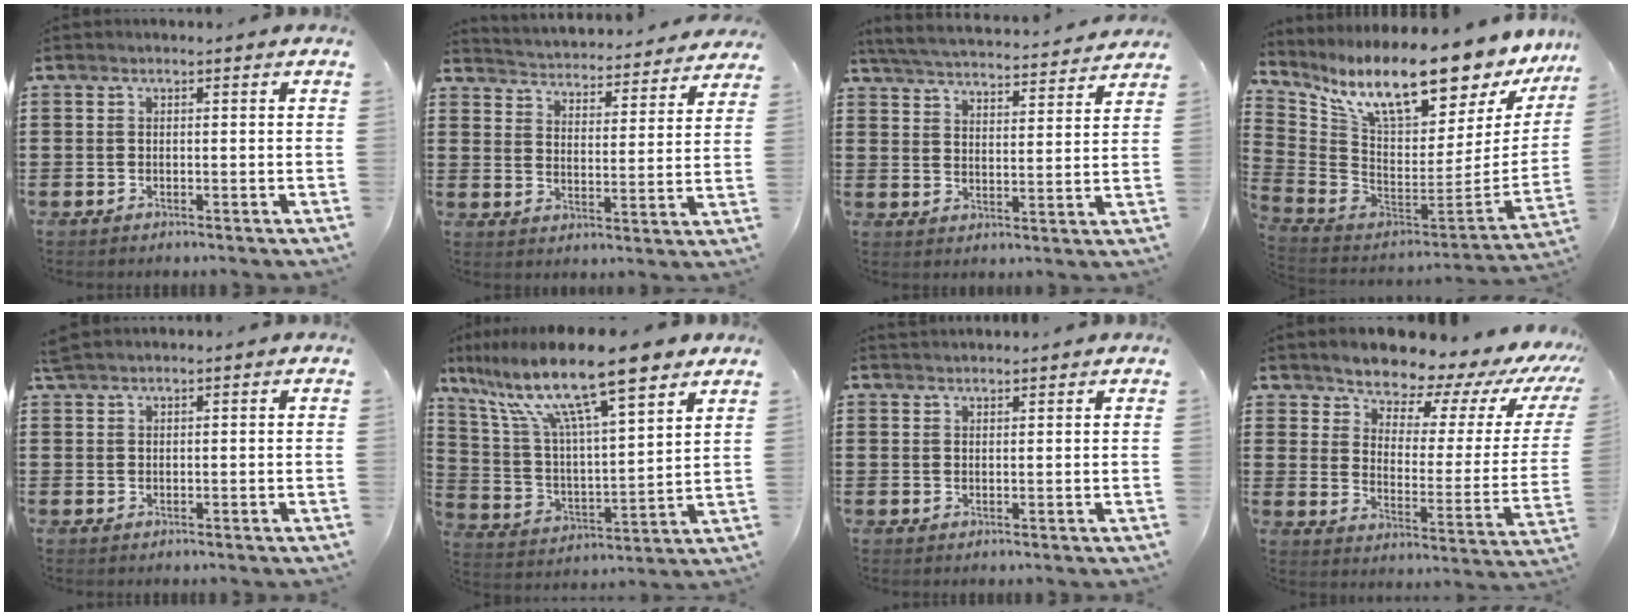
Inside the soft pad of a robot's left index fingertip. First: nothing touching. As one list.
[{"total": 3.6, "force": [3.6, -0.2, -0.4], "torque": [-0.017, -0.036, 0.055]}, {"total": 4.8, "force": [4.7, -0.4, 0.8], "torque": [-0.039, -0.036, 0.078]}, {"total": 14.2, "force": [10.3, 3.0, 9.3], "torque": [-0.186, -0.079, 0.172]}, {"total": 1.4, "force": [1.2, 0.1, 0.6], "torque": [-0.015, 0.001, 0.023]}, {"total": 14.2, "force": [10.4, 2.4, 9.3], "torque": [-0.208, -0.049, 0.175]}, {"total": 1.3, "force": [1.3, 0.1, 0.1], "torque": [-0.004, 0.001, 0.027]}, {"total": 6.5, "force": [6.2, 1.5, 0.9], "torque": [-0.041, -0.065, 0.103]}]